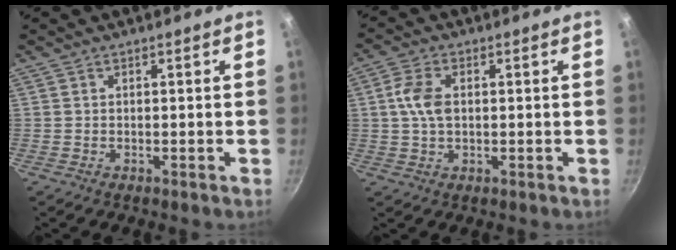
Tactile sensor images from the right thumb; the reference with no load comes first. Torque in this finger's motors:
{"motor_torque": [0.77, 1.42, 0.99, 0.07, 0.09]}